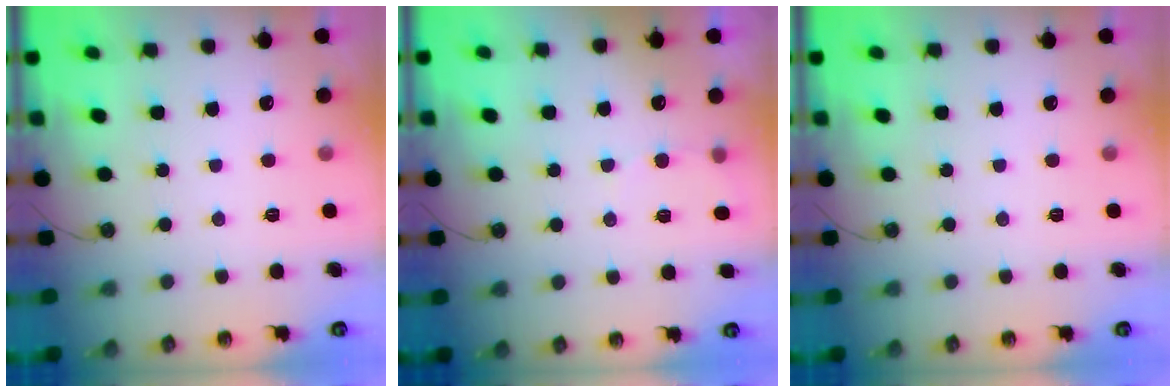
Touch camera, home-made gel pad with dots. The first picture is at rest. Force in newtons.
{"total": 4.3, "press": 4.2, "slide": 1.2}
{"total": 0.0}